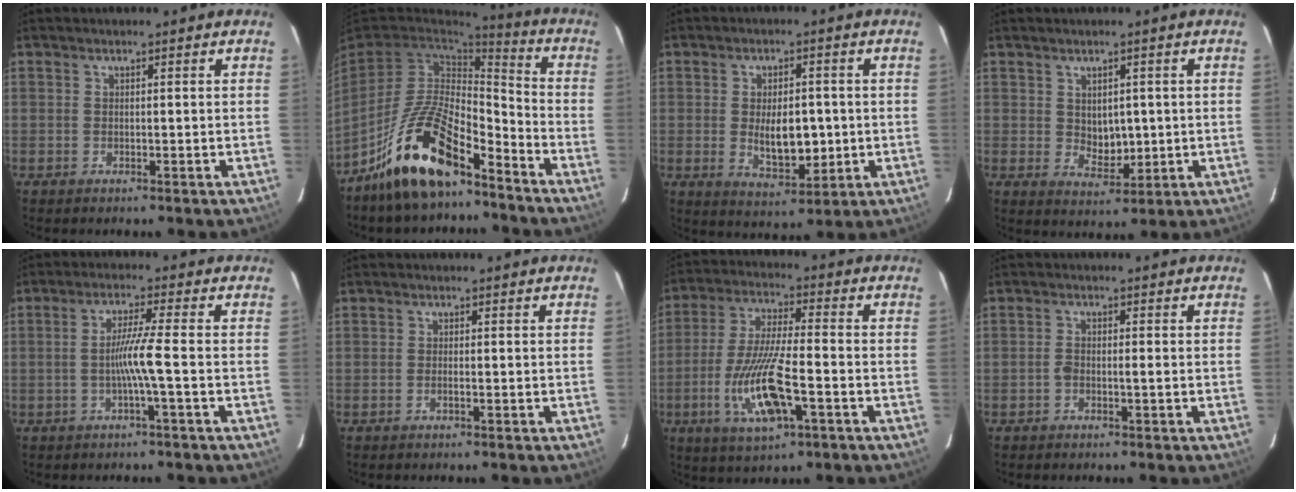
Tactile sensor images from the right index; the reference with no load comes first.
{"total": 16.1, "force": [-11.1, 4.7, 10.7], "torque": [-0.209, 0.003, -0.202]}
{"total": 7.8, "force": [-0.5, 3.6, 6.9], "torque": [-0.112, -0.006, 0.004]}
{"total": 4.3, "force": [0.6, 2.9, 3.1], "torque": [-0.044, -0.005, 0.023]}
{"total": 4.9, "force": [-1.1, -1.1, 4.7], "torque": [-0.090, 0.003, -0.021]}
{"total": 0.7, "force": [-0.3, 0.0, 0.6], "torque": [-0.015, 0.000, -0.005]}
{"total": 12.7, "force": [-4.2, 2.2, 11.8], "torque": [-0.239, -0.013, -0.075]}
{"total": 1.5, "force": [-0.6, 0.5, 1.3], "torque": [-0.023, 0.004, -0.010]}